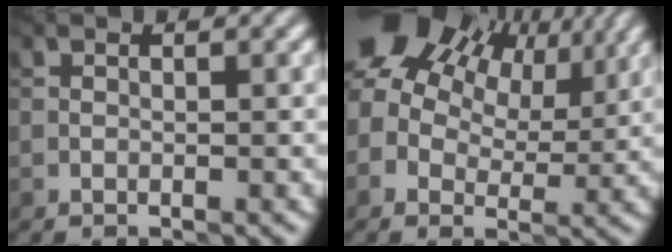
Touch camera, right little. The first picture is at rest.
{"total": 11.7, "force": [6.3, 6.8, 7.2], "torque": [-0.136, 0.029, 0.107]}